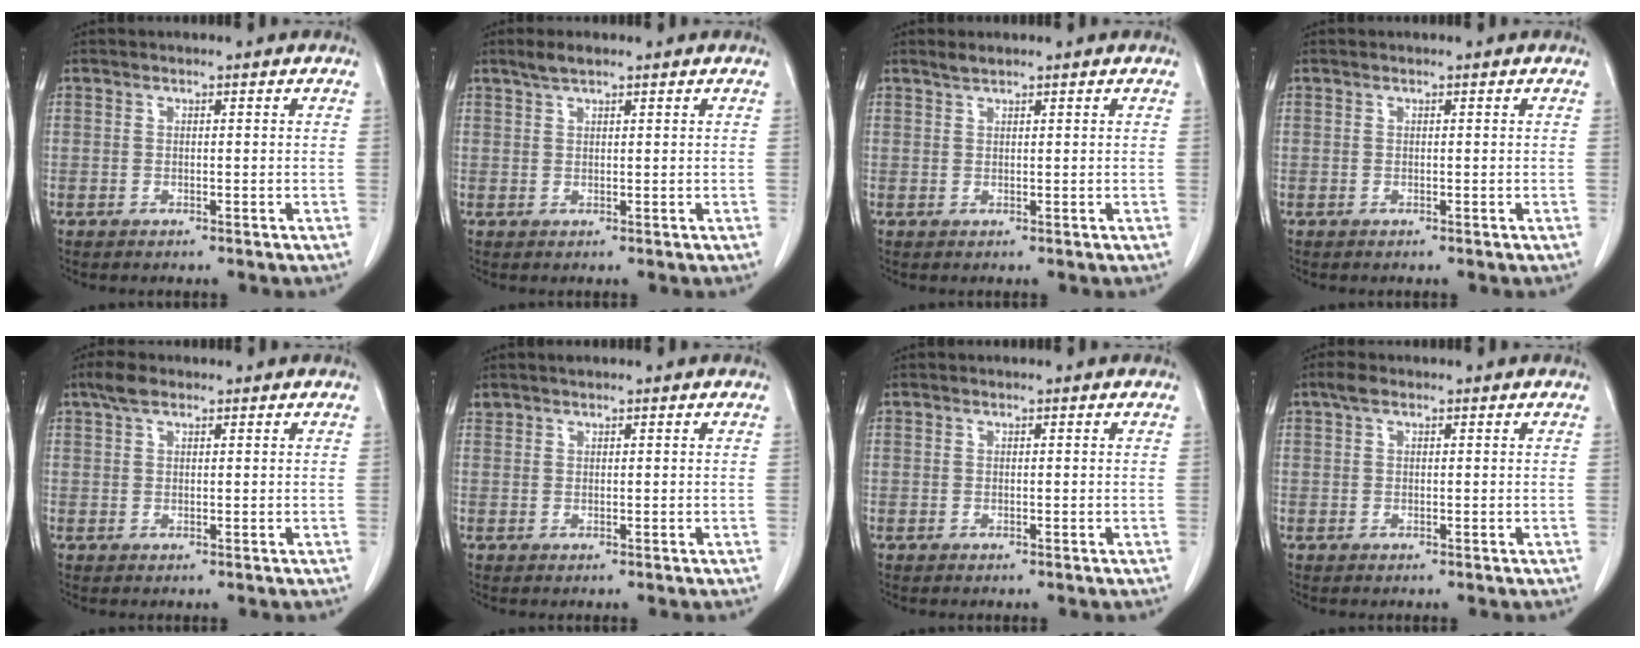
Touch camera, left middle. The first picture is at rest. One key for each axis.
{"total": 2.2, "fx": 1.8, "fy": 0.4, "fz": 1.3, "tx": -0.032, "ty": 0.006, "tz": 0.034}
{"total": 1.1, "fx": 1.1, "fy": 0.0, "fz": 0.4, "tx": -0.012, "ty": 0.002, "tz": 0.024}
{"total": 0.0}
{"total": 2.5, "fx": 1.8, "fy": 1.0, "fz": 1.5, "tx": -0.035, "ty": 0.012, "tz": 0.034}
{"total": 0.9, "fx": 0.9, "fy": 0.1, "fz": 0.2, "tx": -0.012, "ty": 0.007, "tz": 0.021}
{"total": 0.0}
{"total": 1.6, "fx": 1.0, "fy": 0.6, "fz": 1.0, "tx": -0.024, "ty": 0.015, "tz": 0.019}